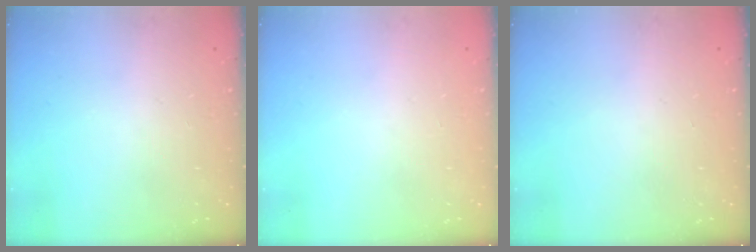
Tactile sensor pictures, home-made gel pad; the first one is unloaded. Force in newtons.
{"total": 0.0}
{"total": 0.0}